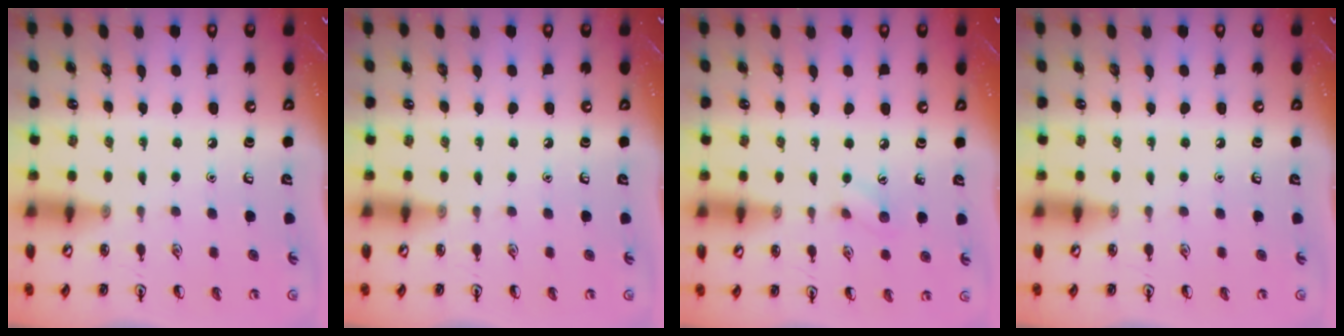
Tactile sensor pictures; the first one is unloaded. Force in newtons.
{"total": 0.0}
{"total": 5.4, "press": 5.3, "slide": 1.3}
{"total": 0.0}